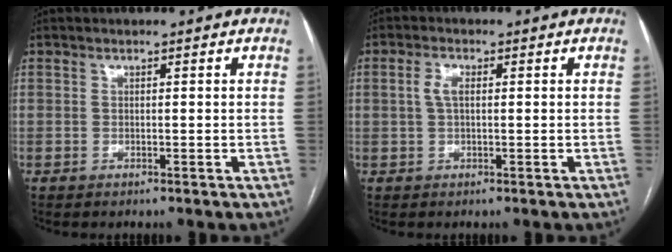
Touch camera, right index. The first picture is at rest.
{"total": 2.6, "force": [0.5, 1.1, 2.3], "torque": [-0.049, 0.008, 0.010]}